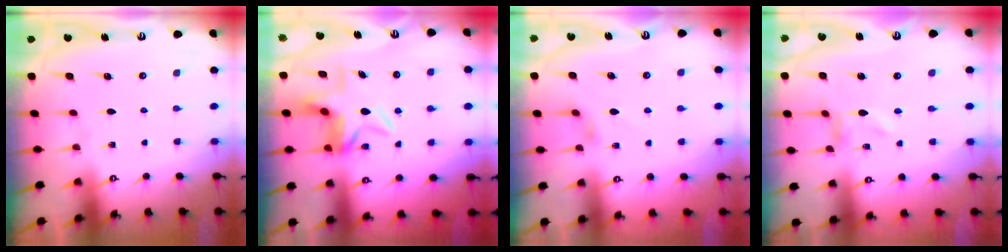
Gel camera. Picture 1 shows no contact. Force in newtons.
{"total": 5.9, "press": 5.8, "slide": 0.9}
{"total": 2.5, "press": 2.4, "slide": 0.4}
{"total": 0.0}